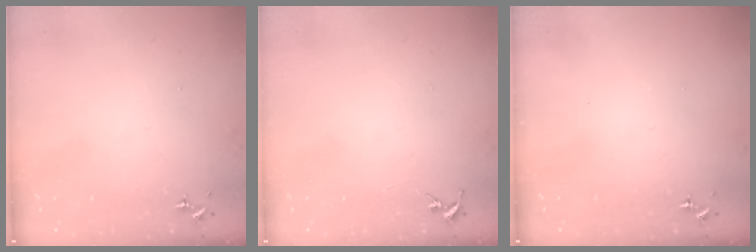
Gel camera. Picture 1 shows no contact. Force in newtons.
{"total": 0.0}
{"total": 0.0}